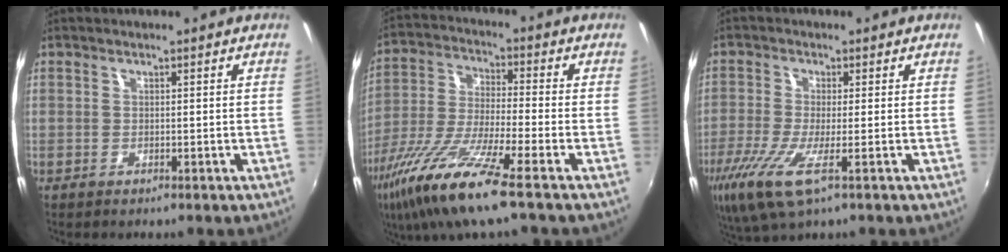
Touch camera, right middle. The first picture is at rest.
{"total": 15.5, "force": [-9.6, 1.0, 12.1], "torque": [-0.257, -0.038, -0.187]}
{"total": 9.0, "force": [-4.2, 1.5, 7.8], "torque": [-0.178, -0.035, -0.080]}